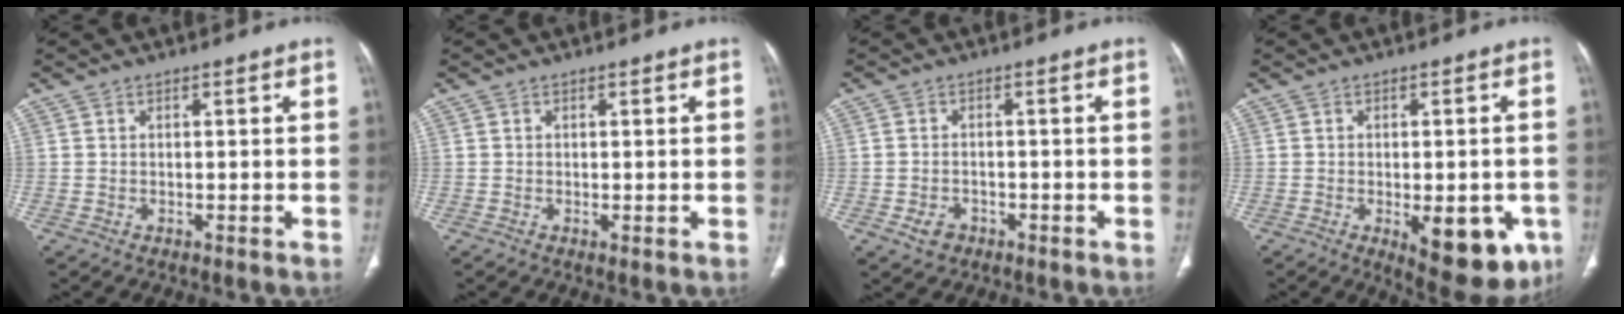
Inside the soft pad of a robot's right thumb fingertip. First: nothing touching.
{"total": 0.0}
{"total": 3.2, "force": [-1.5, 2.5, 1.4], "torque": [-0.020, 0.012, -0.019]}
{"total": 12.8, "force": [-4.4, 5.7, 10.6], "torque": [-0.107, -0.003, -0.042]}